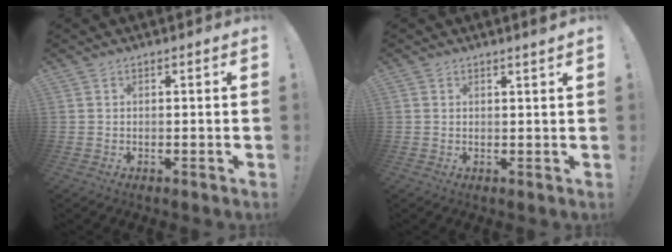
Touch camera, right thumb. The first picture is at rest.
{"total": 1.3, "force": [1.2, -0.1, 0.6], "torque": [-0.006, -0.005, 0.020]}